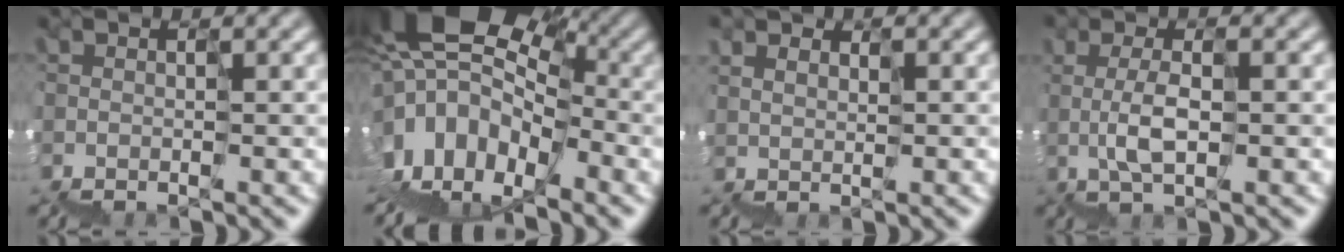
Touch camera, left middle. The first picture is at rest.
{"total": 14.4, "force": [-0.3, 9.6, 10.7], "torque": [-0.175, 0.010, 0.020]}
{"total": 1.3, "force": [1.3, 0.3, -0.1], "torque": [0.018, 0.003, 0.029]}
{"total": 1.3, "force": [0.8, 0.1, 1.0], "torque": [-0.017, 0.015, 0.019]}